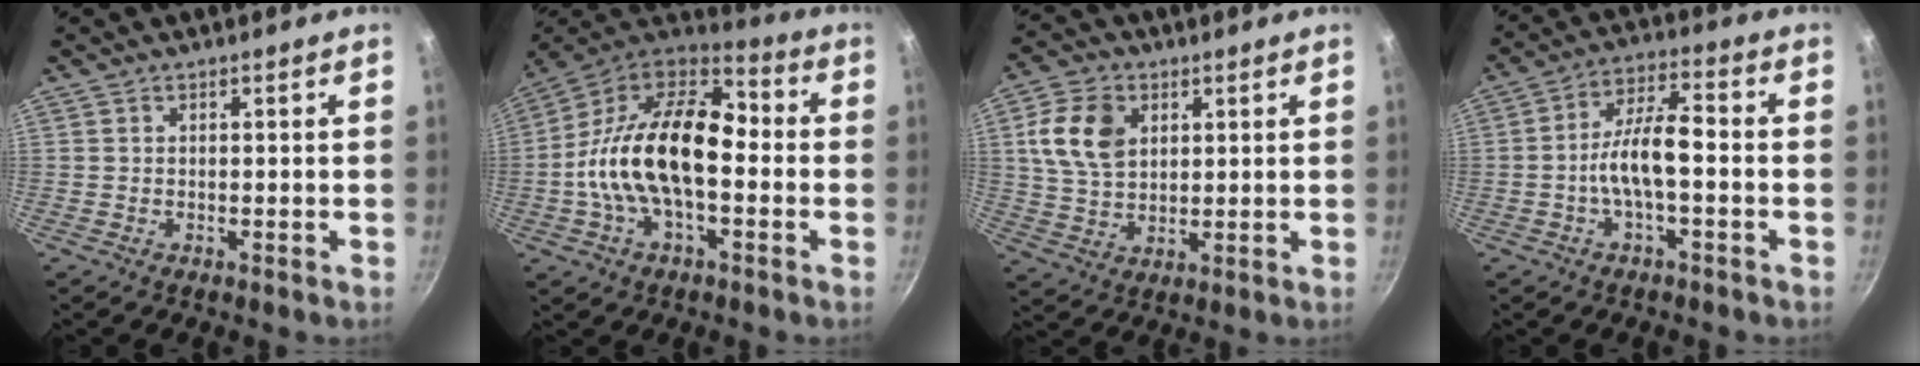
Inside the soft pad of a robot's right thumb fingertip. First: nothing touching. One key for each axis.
{"total": 22.4, "fx": -2.1, "fy": 12.7, "fz": 18.4, "tx": -0.315, "ty": 0.048, "tz": -0.057}
{"total": 11.0, "fx": 3.3, "fy": 7.8, "fz": 7.1, "tx": -0.113, "ty": -0.002, "tz": 0.061}
{"total": 9.1, "fx": -1.9, "fy": 3.2, "fz": 8.3, "tx": -0.147, "ty": 0.037, "tz": -0.043}